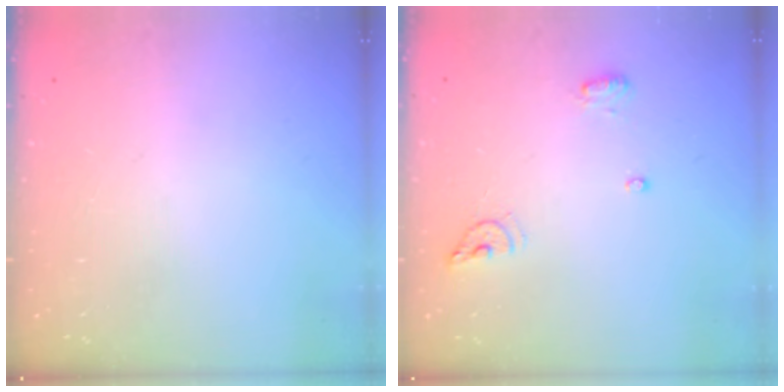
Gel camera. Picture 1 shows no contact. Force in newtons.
{"total": 6.8, "press": 6.7, "slide": 1.2}